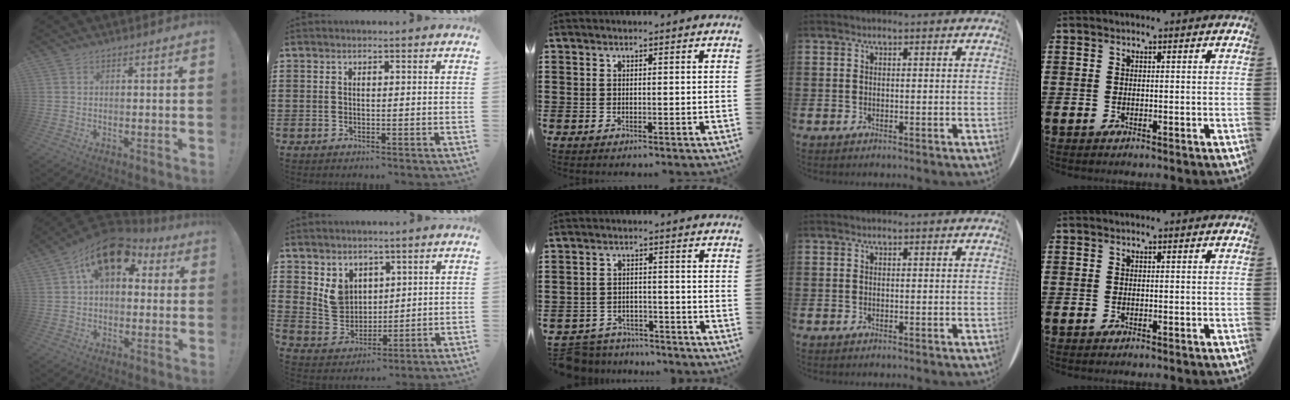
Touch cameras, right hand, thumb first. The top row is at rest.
{"thumb": {"total": 15.2, "force": [7.8, 9.0, 9.6], "torque": [-0.143, -0.038, 0.139]}, "index": {"total": 5.6, "force": [3.0, 4.4, 1.8], "torque": [-0.056, 0.007, 0.059]}, "middle": {"total": 4.5, "force": [-4.4, 0.9, -0.1], "torque": [-0.009, 0.005, -0.095]}}